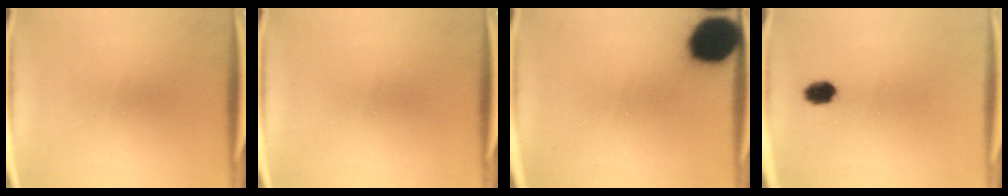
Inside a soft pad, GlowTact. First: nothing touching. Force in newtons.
{"total": 0.0}
{"total": 16.8}
{"total": 3.6}